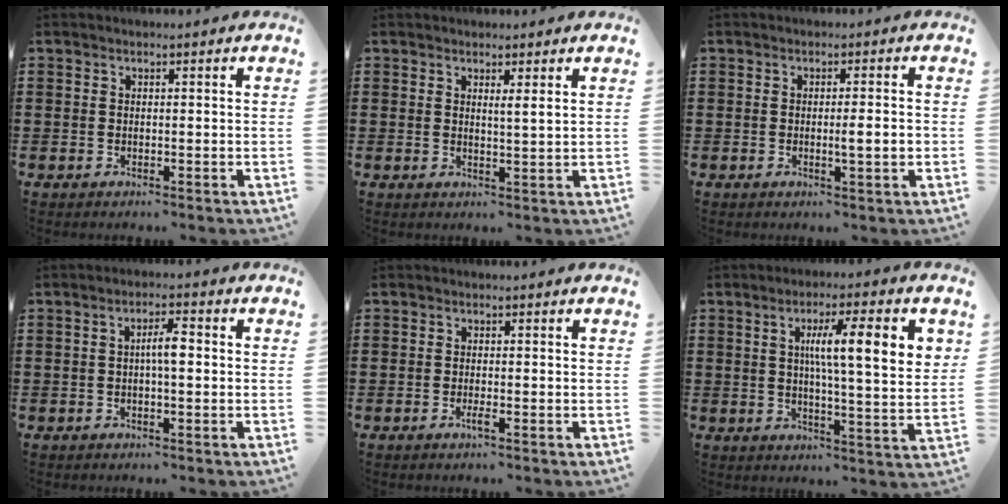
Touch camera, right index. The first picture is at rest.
{"total": 1.7, "force": [1.1, -0.3, 1.2], "torque": [-0.026, -0.002, 0.019]}
{"total": 2.8, "force": [-0.4, 0.0, 2.8], "torque": [-0.046, -0.005, -0.009]}
{"total": 3.6, "force": [0.0, 0.8, 3.5], "torque": [-0.066, 0.005, -0.004]}
{"total": 1.3, "force": [-0.8, 0.1, 1.1], "torque": [-0.026, -0.005, -0.016]}
{"total": 10.6, "force": [3.1, 1.7, 10.0], "torque": [-0.179, 0.003, 0.043]}